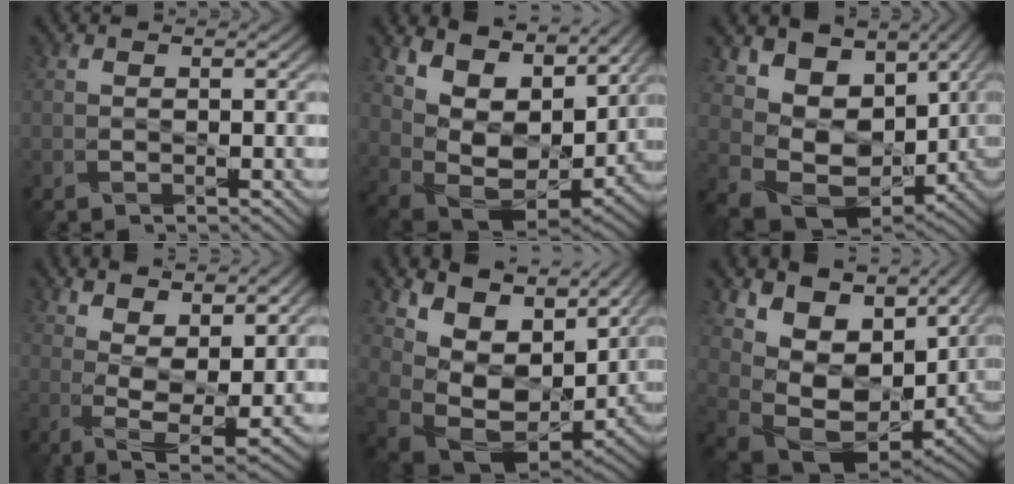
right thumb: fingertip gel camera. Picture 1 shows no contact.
{"total": 12.3, "force": [6.0, 6.8, 8.2], "torque": [-0.179, 0.001, 0.111]}
{"total": 11.2, "force": [2.4, 8.4, 7.0], "torque": [-0.131, -0.020, 0.055]}
{"total": 9.0, "force": [5.2, 2.4, 7.0], "torque": [-0.125, -0.001, 0.084]}
{"total": 11.6, "force": [4.7, 6.6, 8.3], "torque": [-0.170, -0.011, 0.094]}
{"total": 11.7, "force": [3.2, 7.4, 8.5], "torque": [-0.162, -0.018, 0.075]}